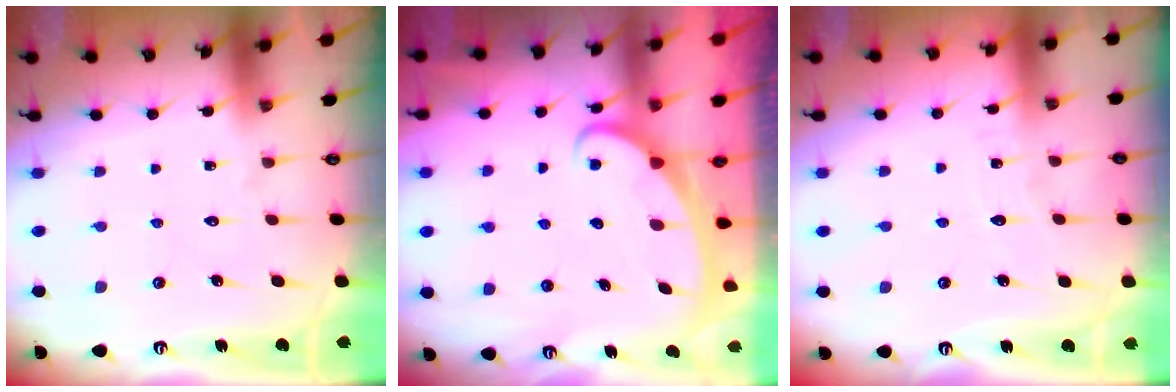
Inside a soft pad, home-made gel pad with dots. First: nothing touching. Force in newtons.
{"total": 2.5, "press": 2.5, "slide": 0.3}
{"total": 3.1, "press": 3.1, "slide": 0.4}